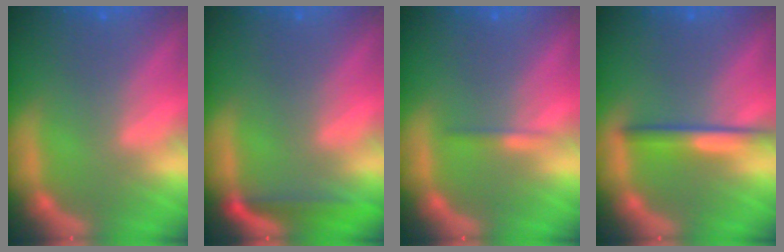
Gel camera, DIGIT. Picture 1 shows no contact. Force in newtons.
{"total": 3.0}
{"total": 0.9}
{"total": 3.0}